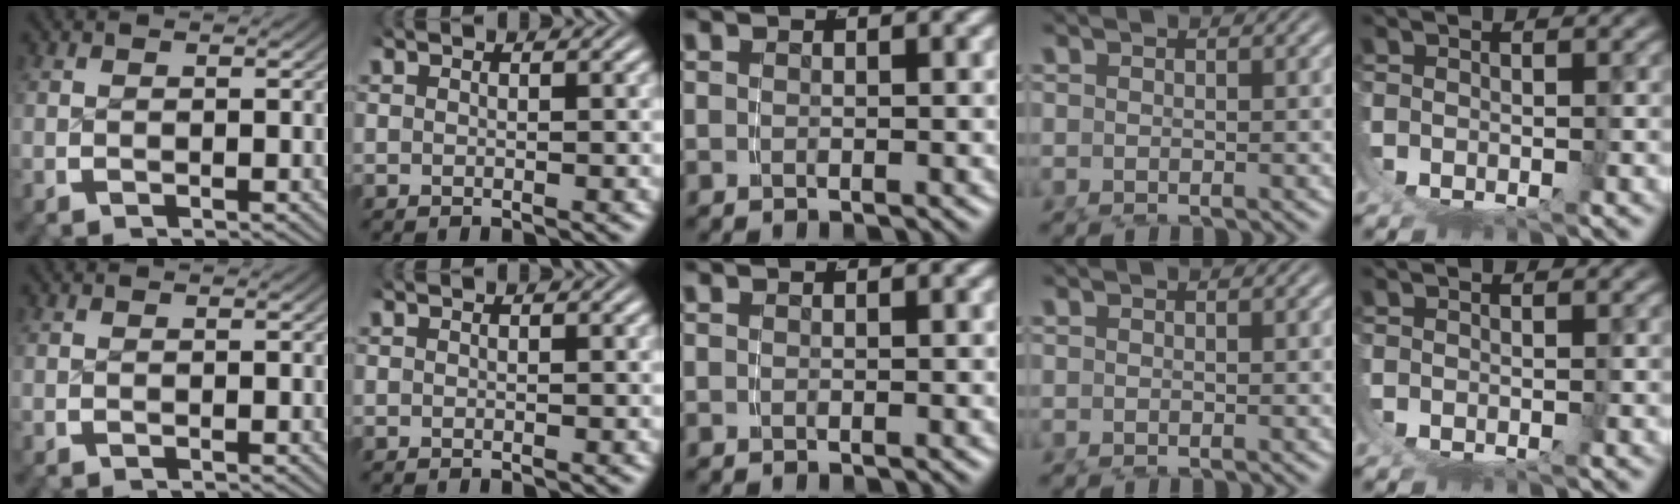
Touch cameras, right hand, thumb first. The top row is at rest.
{}